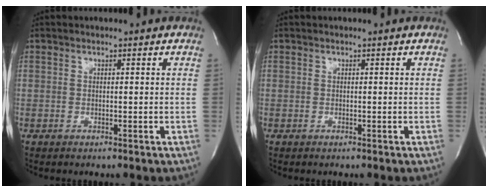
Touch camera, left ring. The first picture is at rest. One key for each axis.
{"total": 0.0}